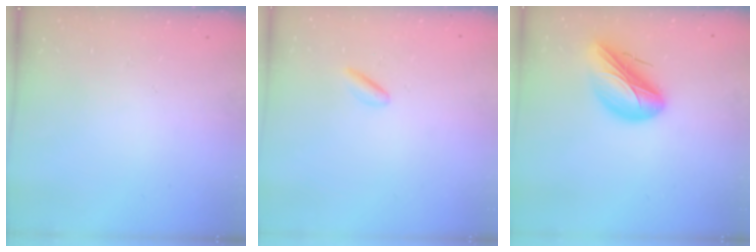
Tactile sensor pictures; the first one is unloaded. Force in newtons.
{"total": 1.6, "press": 1.5, "slide": 0.7}
{"total": 15.7, "press": 15.1, "slide": 4.1}